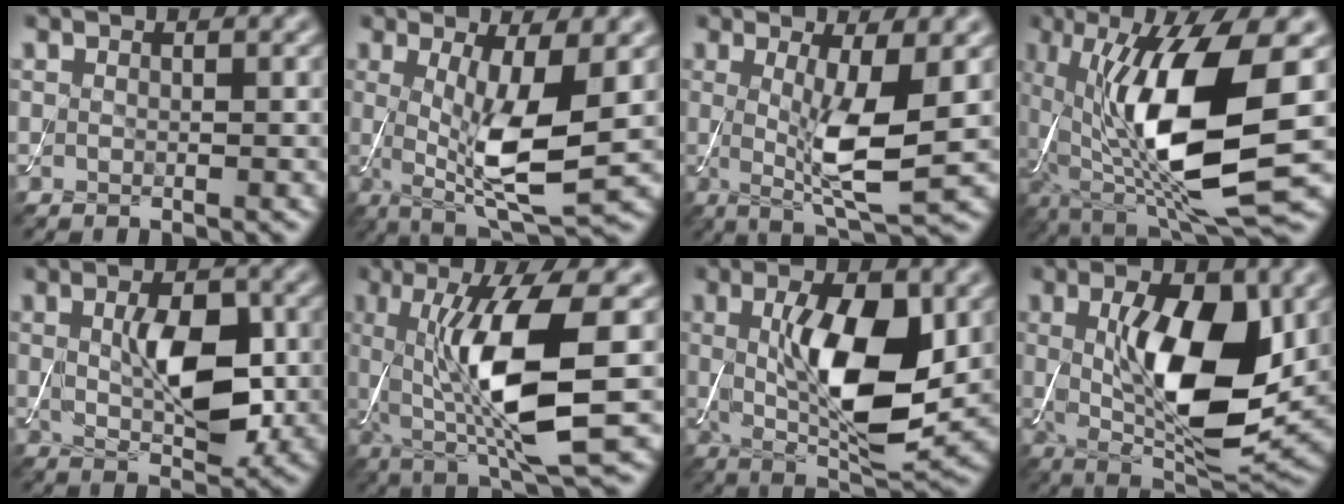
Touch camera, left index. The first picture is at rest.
{"total": 8.5, "force": [-0.2, 2.3, 8.2], "torque": [-0.152, -0.016, 0.001]}
{"total": 6.6, "force": [0.1, 1.4, 6.5], "torque": [-0.116, -0.014, 0.006]}
{"total": 13.5, "force": [0.3, 4.0, 12.9], "torque": [-0.236, -0.020, 0.014]}
{"total": 6.0, "force": [0.4, 2.9, 5.2], "torque": [-0.094, 0.000, 0.013]}
{"total": 11.0, "force": [0.3, 2.6, 10.7], "torque": [-0.179, -0.009, 0.016]}
{"total": 9.8, "force": [0.6, 3.6, 9.1], "torque": [-0.149, -0.005, 0.017]}
{"total": 11.0, "force": [0.8, 4.3, 10.1], "torque": [-0.163, -0.003, 0.019]}